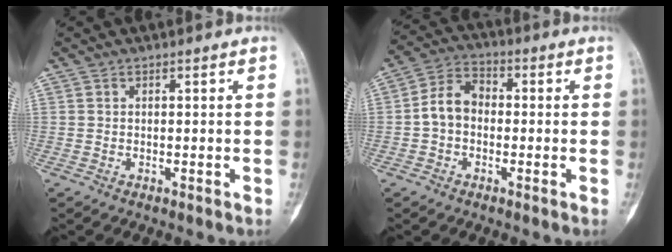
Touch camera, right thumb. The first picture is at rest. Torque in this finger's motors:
{"motor_torque": [1.31, 1.19, 0.98, -0.31, 0.05]}